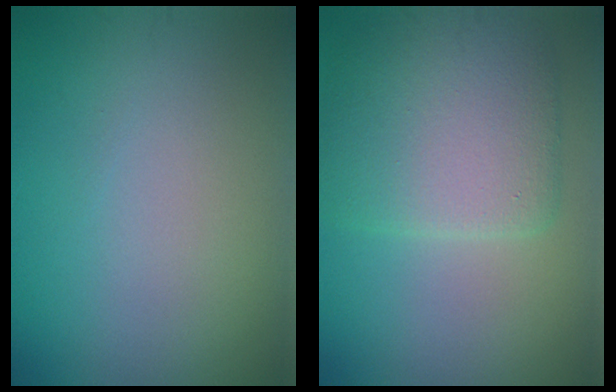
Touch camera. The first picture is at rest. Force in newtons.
{"total": 7.2, "press": 7.2, "slide": 0.2}